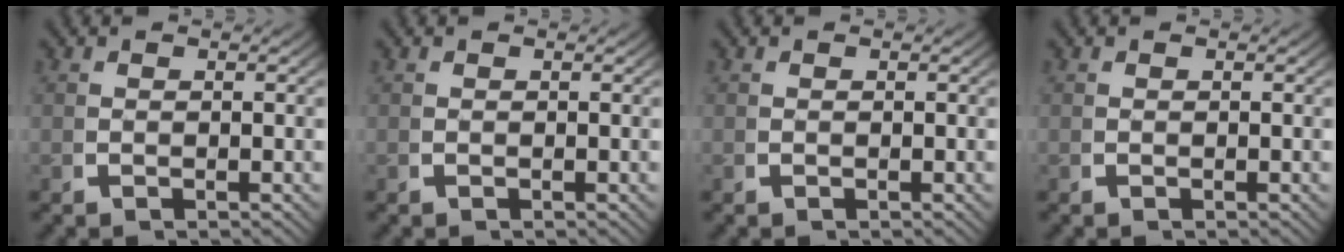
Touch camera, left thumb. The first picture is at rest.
{"total": 0.0}
{"total": 0.0}
{"total": 0.0}